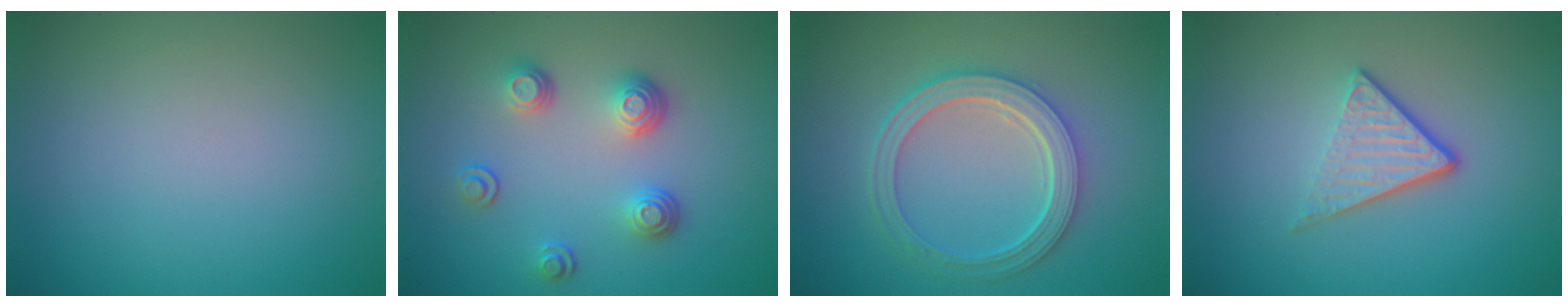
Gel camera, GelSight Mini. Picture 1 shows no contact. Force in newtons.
{"total": 3.4, "press": 2.7, "slide": 2.0}
{"total": 4.9, "press": 3.9, "slide": 3.0}
{"total": 3.5, "press": 2.5, "slide": 2.5}